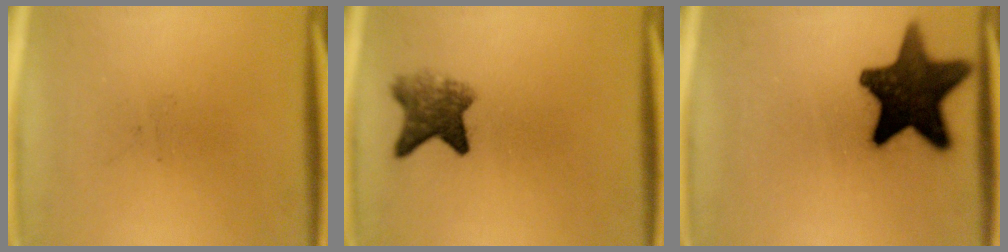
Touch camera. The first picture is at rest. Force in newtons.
{"total": 5.7}
{"total": 16.5}